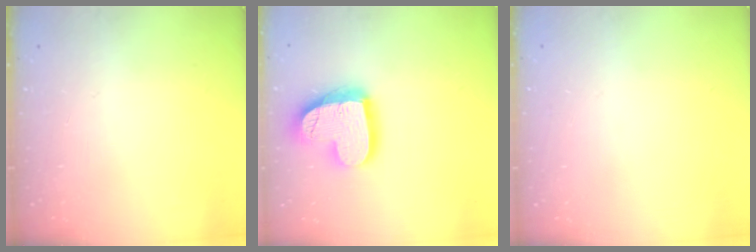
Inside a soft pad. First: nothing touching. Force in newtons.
{"total": 17.8, "press": 17.8, "slide": 1.4}
{"total": 0.0}